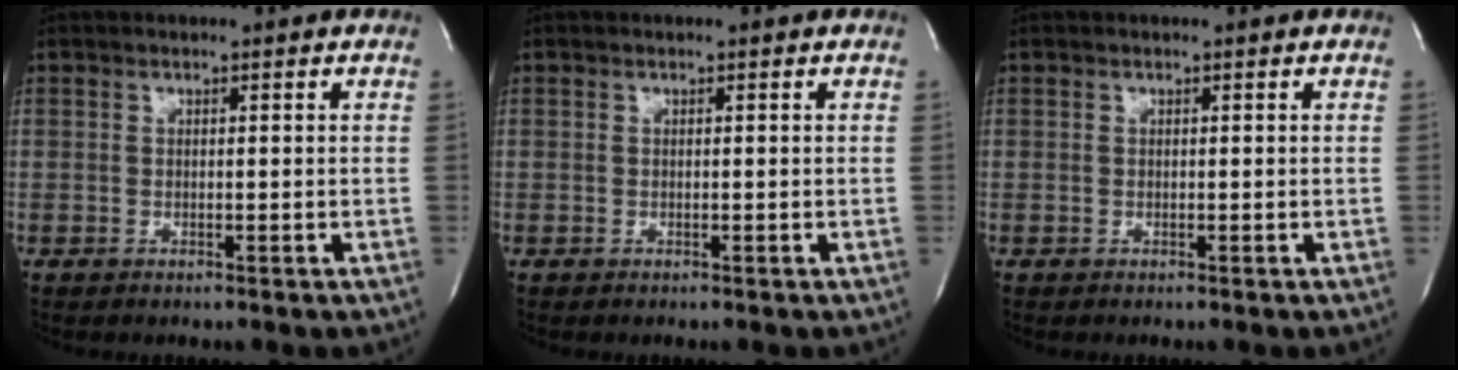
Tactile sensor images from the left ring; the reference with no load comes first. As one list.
[{"total": 0.0}, {"total": 0.0}]